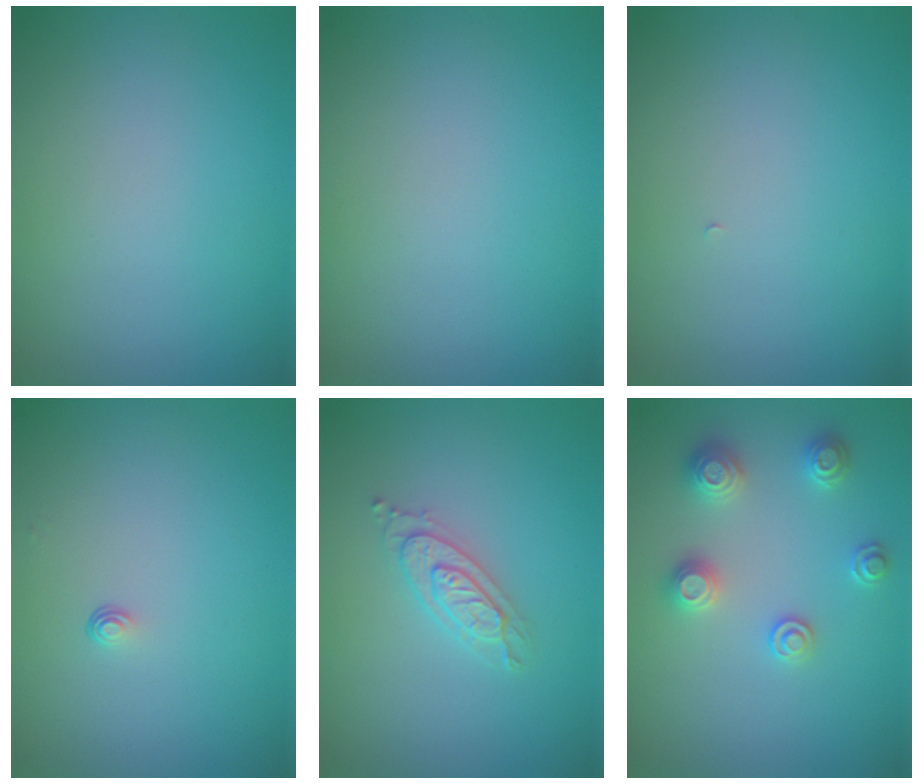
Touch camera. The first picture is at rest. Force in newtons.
{"total": 0.0}
{"total": 0.0}
{"total": 0.6, "press": 0.3, "slide": 0.5}
{"total": 2.6, "press": 2.6, "slide": 0.5}
{"total": 2.8, "press": 2.8, "slide": 0.5}